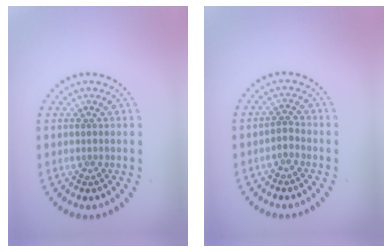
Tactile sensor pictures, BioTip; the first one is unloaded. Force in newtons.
{"total": 1.1, "press": 0.9, "slide": 0.6}